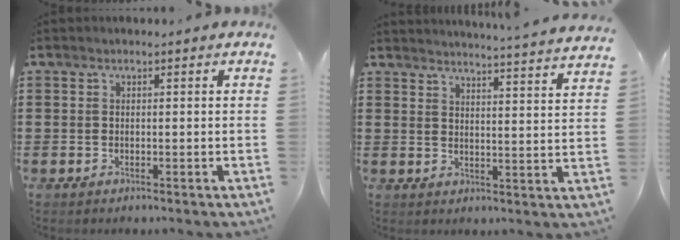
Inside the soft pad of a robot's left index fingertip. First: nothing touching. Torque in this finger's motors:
{"motor_torque": [0.56, -0.19, 0.22, 0.05]}